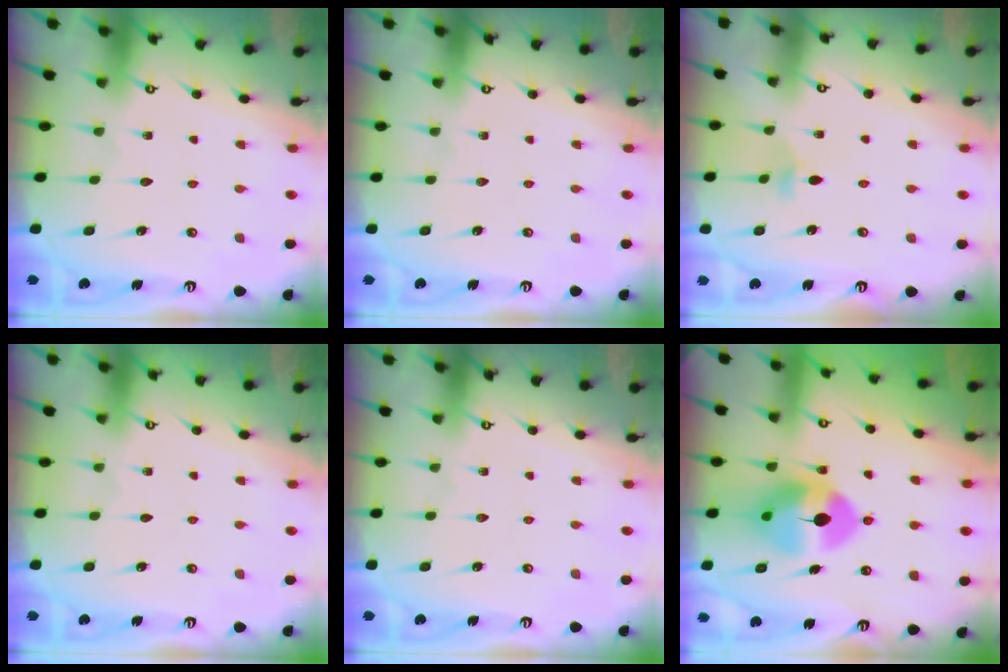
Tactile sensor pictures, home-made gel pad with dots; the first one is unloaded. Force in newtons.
{"total": 0.0}
{"total": 3.7, "press": 3.6, "slide": 0.7}
{"total": 0.0}
{"total": 0.0}
{"total": 10.4, "press": 10.3, "slide": 1.3}